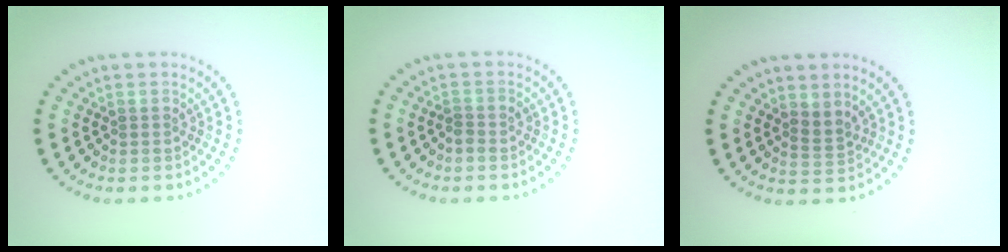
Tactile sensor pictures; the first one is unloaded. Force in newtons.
{"total": 0.9, "press": 0.8, "slide": 0.5}
{"total": 1.7, "press": 1.2, "slide": 1.2}